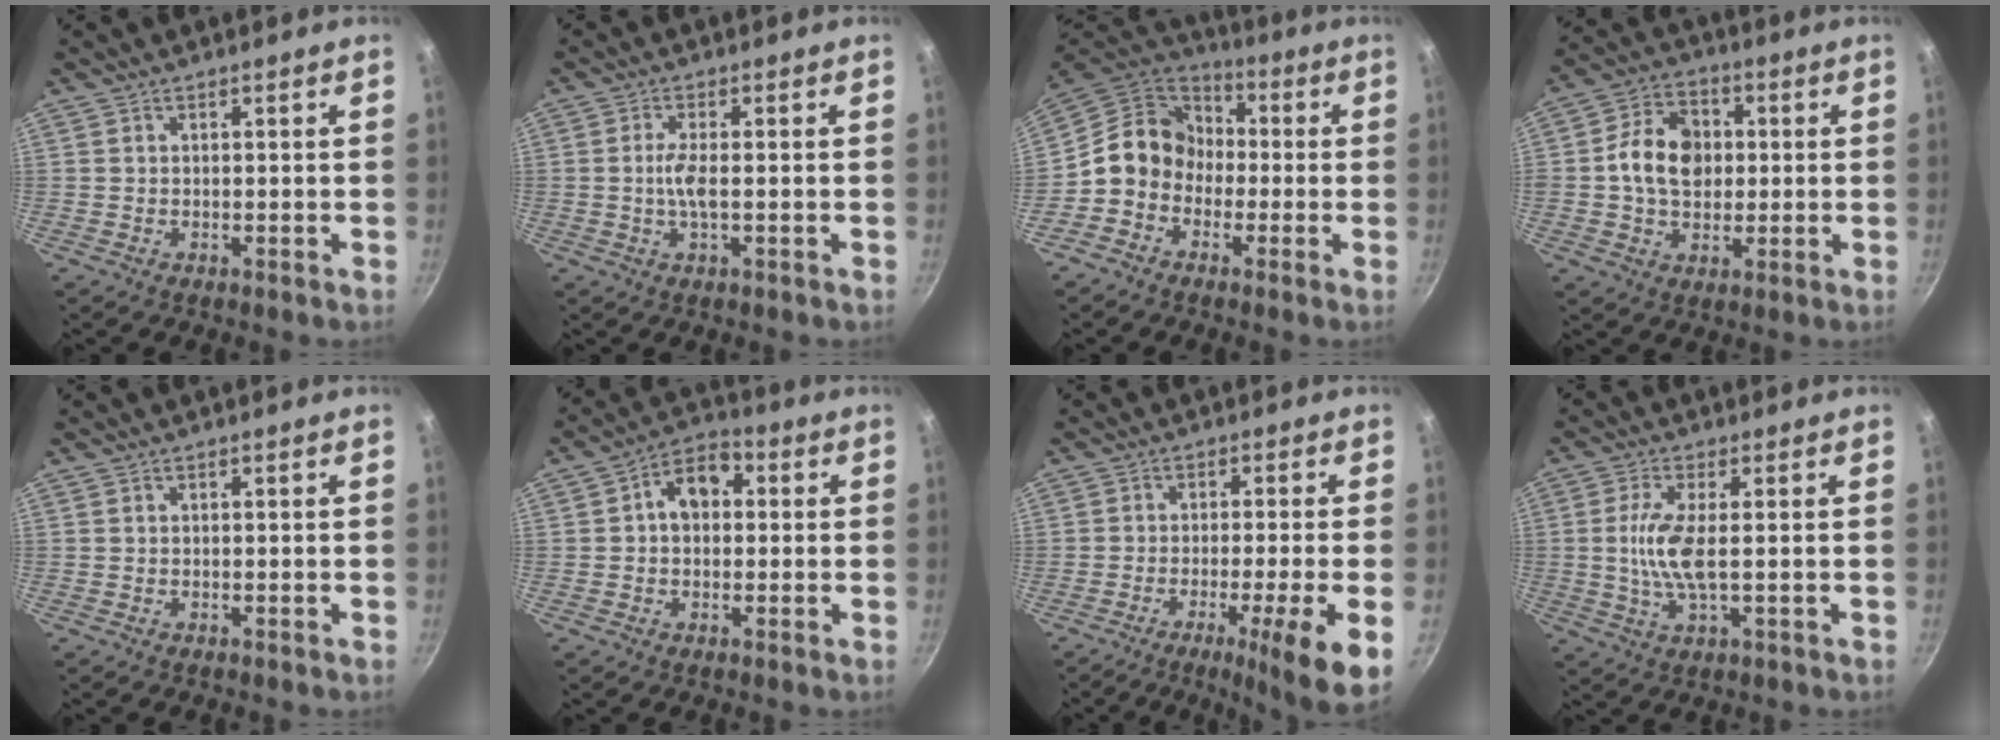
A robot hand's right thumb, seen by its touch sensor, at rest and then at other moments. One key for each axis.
{"total": 3.6, "fx": -0.3, "fy": 0.9, "fz": 3.5, "tx": -0.083, "ty": 0.002, "tz": -0.009}
{"total": 11.7, "fx": -1.6, "fy": 10.2, "fz": 5.5, "tx": -0.056, "ty": 0.043, "tz": -0.053}
{"total": 11.6, "fx": 0.7, "fy": 8.9, "fz": 7.4, "tx": -0.103, "ty": 0.014, "tz": -0.001}
{"total": 0.0}
{"total": 8.2, "fx": 1.2, "fy": 5.9, "fz": 5.5, "tx": -0.048, "ty": 0.022, "tz": 0.004}
{"total": 11.1, "fx": -4.3, "fy": 0.7, "fz": 10.2, "tx": -0.146, "ty": 0.010, "tz": -0.064}
{"total": 7.5, "fx": 0.2, "fy": 2.2, "fz": 7.2, "tx": -0.160, "ty": -0.003, "tz": 0.002}